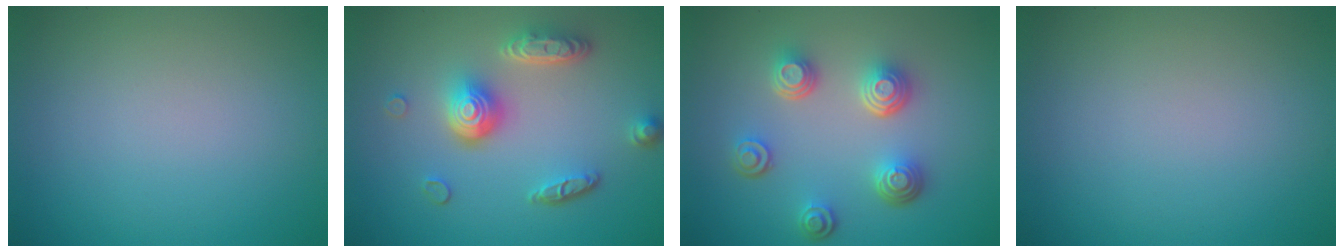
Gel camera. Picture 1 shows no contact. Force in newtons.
{"total": 5.0, "press": 3.7, "slide": 3.4}
{"total": 4.5, "press": 3.5, "slide": 2.9}
{"total": 0.0}